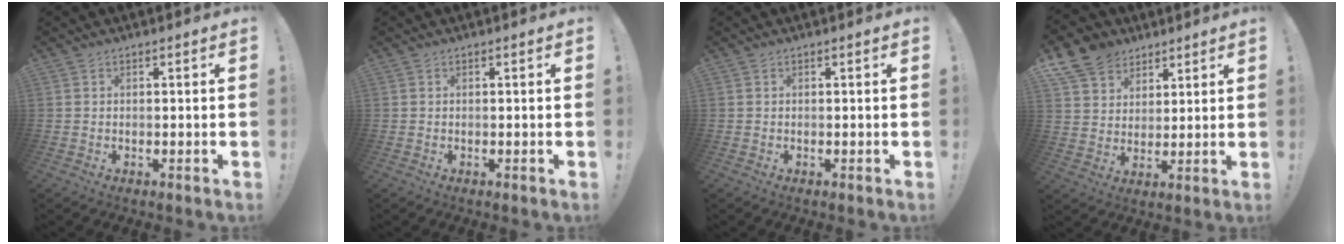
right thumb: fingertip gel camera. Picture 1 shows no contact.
{"total": 0.0}
{"total": 0.0}
{"total": 10.2, "force": [6.9, 7.3, 2.2], "torque": [-0.042, -0.048, 0.139]}